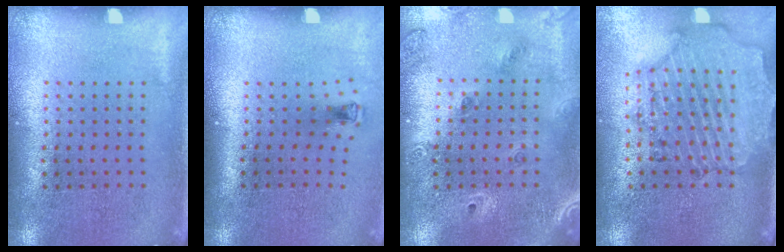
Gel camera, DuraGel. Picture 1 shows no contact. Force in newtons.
{"total": 0.6, "press": 0.3, "slide": 0.6}
{"total": 1.6, "press": 1.4, "slide": 0.9}
{"total": 1.7, "press": 1.6, "slide": 0.3}